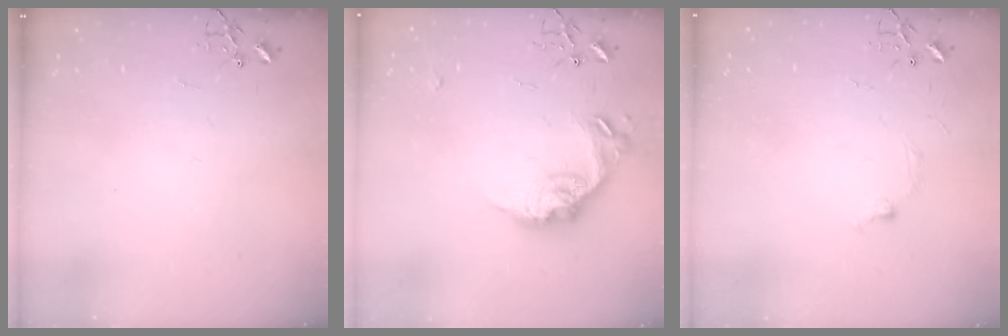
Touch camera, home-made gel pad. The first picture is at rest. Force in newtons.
{"total": 16.7, "press": 16.7, "slide": 0.9}
{"total": 5.8, "press": 5.7, "slide": 0.7}